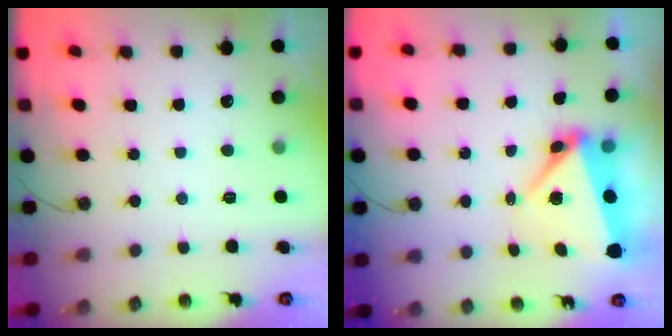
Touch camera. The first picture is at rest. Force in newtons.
{"total": 7.0, "press": 6.7, "slide": 1.9}